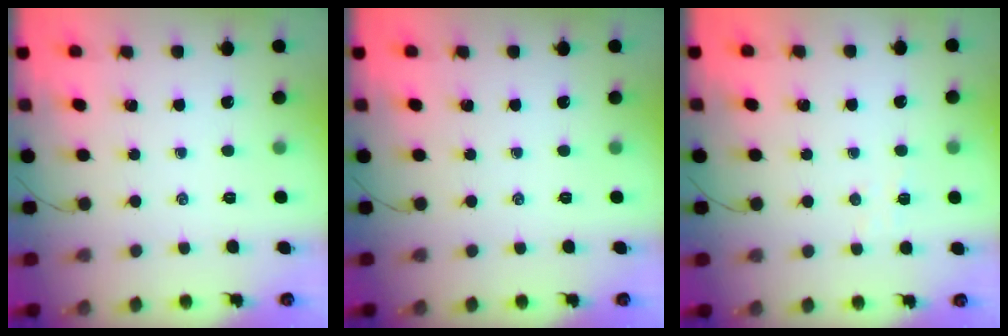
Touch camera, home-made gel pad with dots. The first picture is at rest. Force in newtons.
{"total": 0.0}
{"total": 2.9, "press": 2.8, "slide": 0.7}